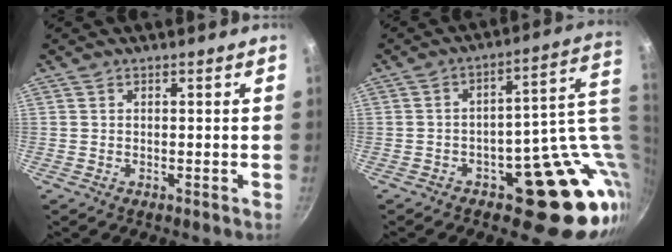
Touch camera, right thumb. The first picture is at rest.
{"total": 16.2, "force": [-1.1, 10.2, 12.5], "torque": [-0.069, 0.026, -0.004]}